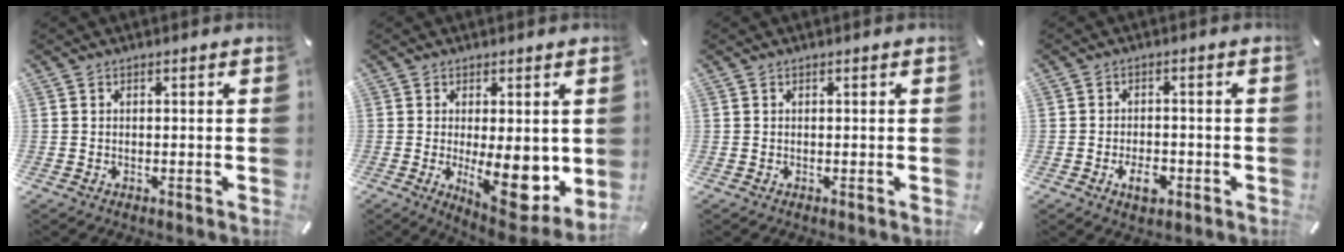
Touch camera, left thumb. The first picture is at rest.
{"total": 12.4, "force": [-1.5, 4.5, 11.5], "torque": [-0.147, -0.021, -0.017]}
{"total": 0.0}
{"total": 5.1, "force": [-2.3, 3.0, 3.5], "torque": [-0.066, 0.007, -0.041]}